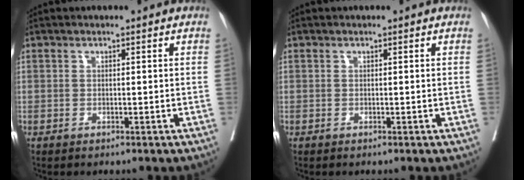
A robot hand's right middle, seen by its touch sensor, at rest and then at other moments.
{"total": 0.0}